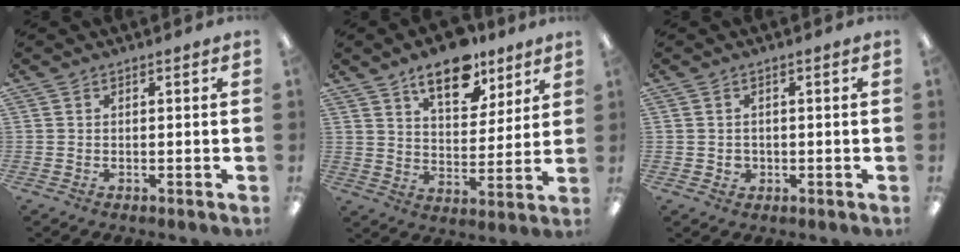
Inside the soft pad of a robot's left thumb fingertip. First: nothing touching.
{"total": 13.3, "force": [9.7, 6.3, 6.7], "torque": [-0.086, -0.053, 0.169]}
{"total": 1.8, "force": [0.2, 1.7, 0.6], "torque": [-0.013, 0.003, 0.000]}